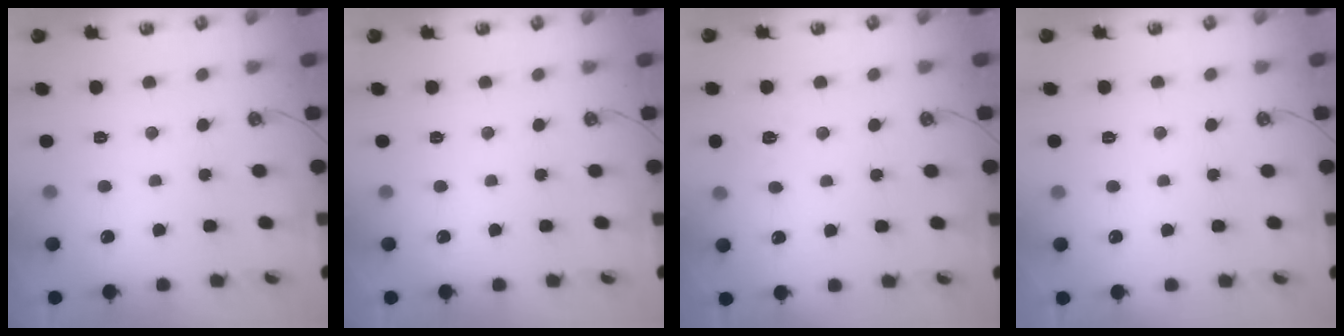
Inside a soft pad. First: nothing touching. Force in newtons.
{"total": 0.0}
{"total": 6.9, "press": 6.9, "slide": 0.6}
{"total": 0.0}